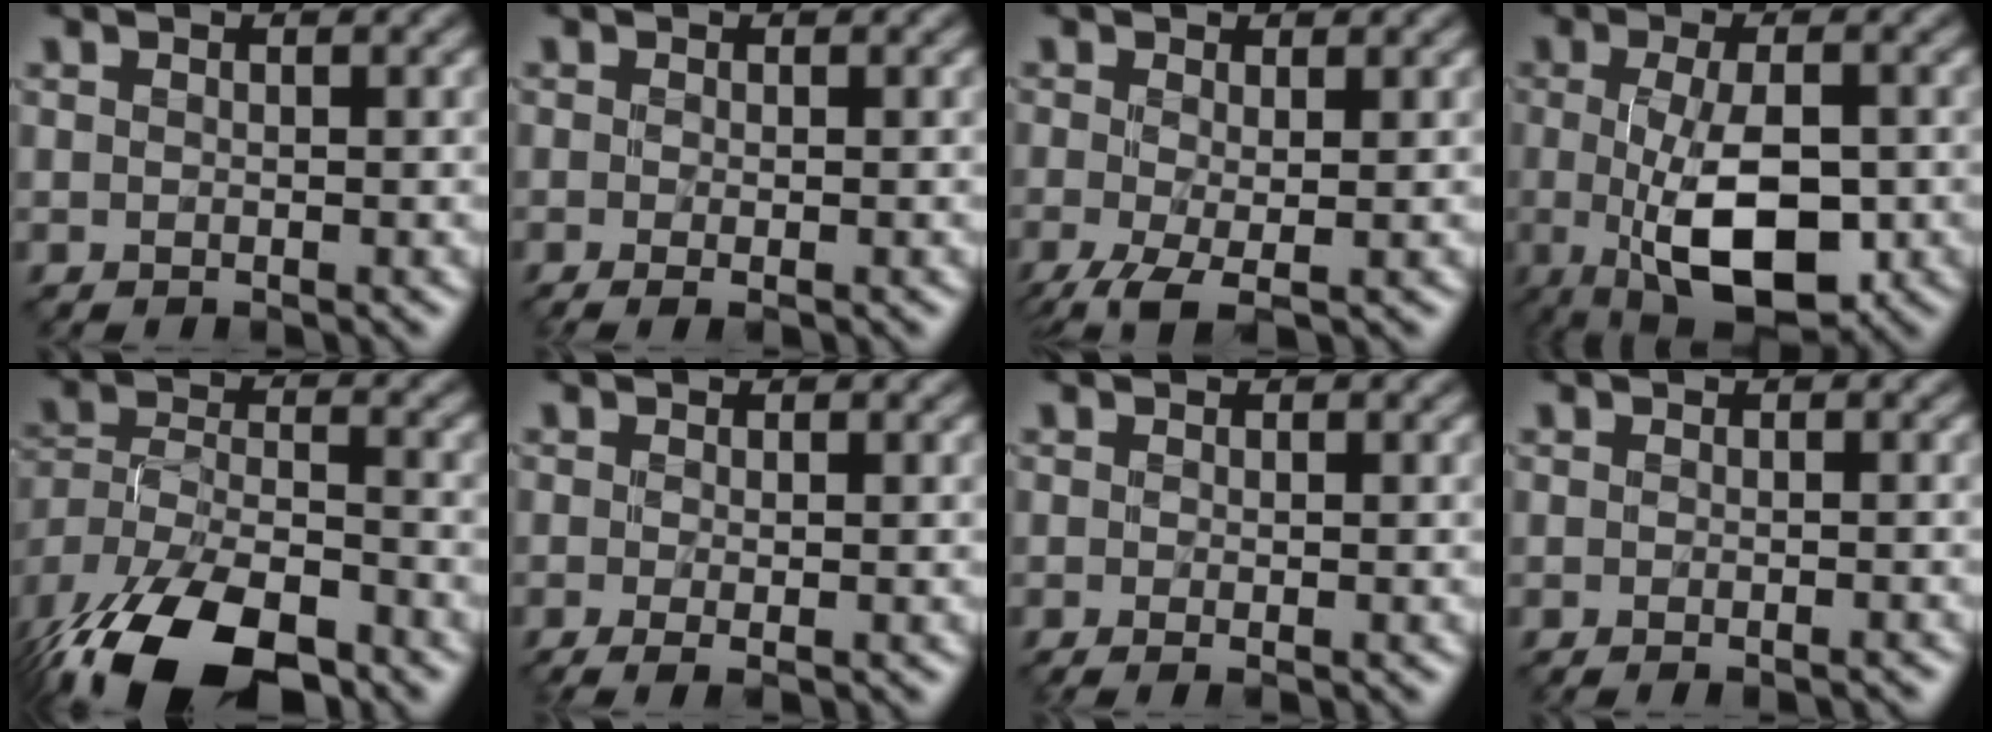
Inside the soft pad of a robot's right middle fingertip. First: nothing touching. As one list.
[{"total": 1.2, "force": [-0.5, 0.3, 1.1], "torque": [-0.027, -0.009, -0.009]}, {"total": 3.7, "force": [-1.6, 1.4, 3.0], "torque": [-0.080, -0.008, -0.032]}, {"total": 7.9, "force": [-1.6, 3.0, 7.2], "torque": [-0.137, -0.015, -0.022]}, {"total": 15.3, "force": [-11.1, 6.7, 8.1], "torque": [-0.156, -0.035, -0.169]}, {"total": 1.7, "force": [-0.7, 0.4, 1.5], "torque": [-0.037, -0.010, -0.014]}, {"total": 0.9, "force": [-0.4, 0.2, 0.8], "torque": [-0.020, -0.007, -0.007]}, {"total": 1.2, "force": [-0.8, 0.1, 0.9], "torque": [-0.012, -0.006, -0.009]}]